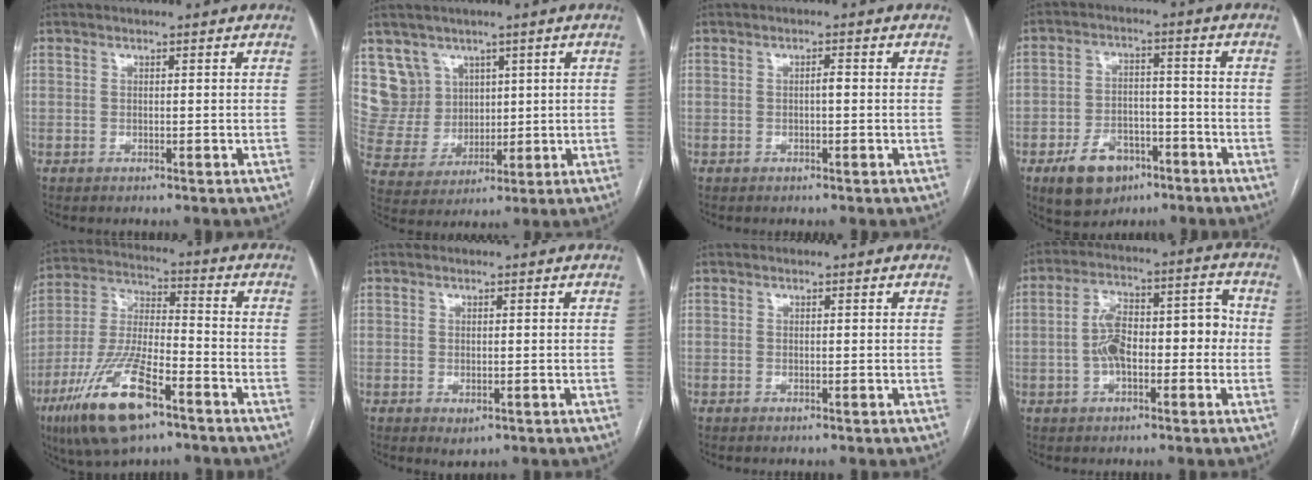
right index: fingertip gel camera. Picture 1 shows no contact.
{"total": 8.0, "force": [4.4, 6.7, 0.2], "torque": [-0.018, 0.027, 0.105]}
{"total": 1.0, "force": [-0.1, 0.2, 1.0], "torque": [-0.015, 0.002, -0.002]}
{"total": 9.2, "force": [-5.3, 5.9, 4.8], "torque": [-0.088, 0.009, -0.080]}
{"total": 16.6, "force": [-9.3, 4.7, 12.9], "torque": [-0.278, -0.017, -0.167]}
{"total": 1.9, "force": [-0.8, 0.9, 1.5], "torque": [-0.020, -0.003, -0.003]}
{"total": 0.0}
{"total": 10.2, "force": [-1.1, 4.8, 9.0], "torque": [-0.154, 0.051, -0.014]}